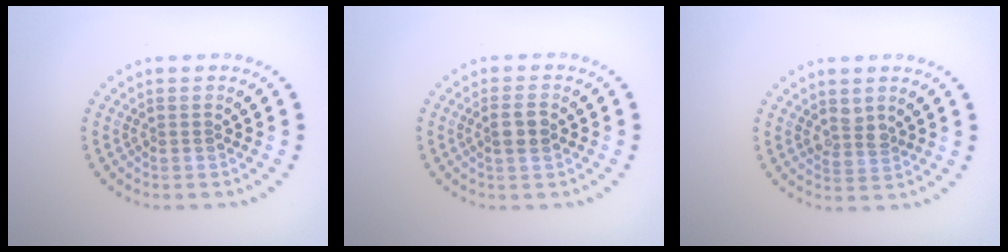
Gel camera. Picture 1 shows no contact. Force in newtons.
{"total": 2.0, "press": 1.9, "slide": 0.5}
{"total": 1.8, "press": 1.6, "slide": 0.7}